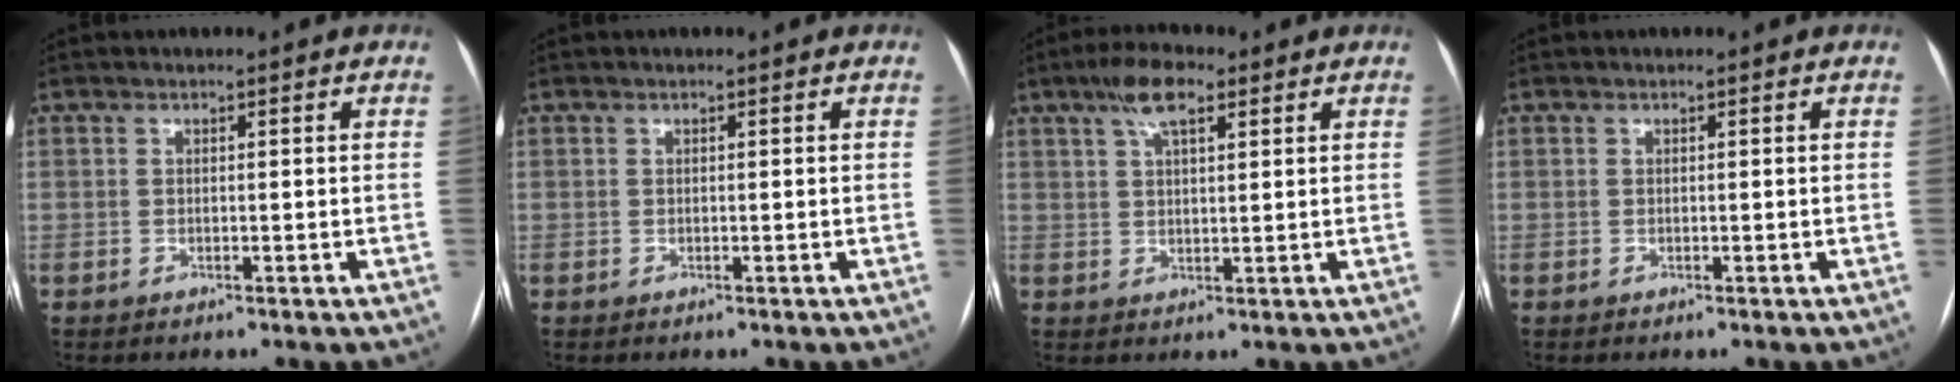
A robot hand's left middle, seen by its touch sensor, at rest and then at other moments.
{"total": 0.0}
{"total": 6.0, "force": [3.5, 1.8, 4.5], "torque": [-0.089, 0.018, 0.061]}
{"total": 0.0}